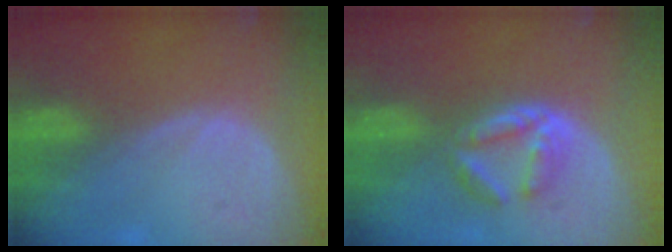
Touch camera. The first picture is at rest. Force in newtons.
{"total": 6.2, "press": 5.4, "slide": 3.0}